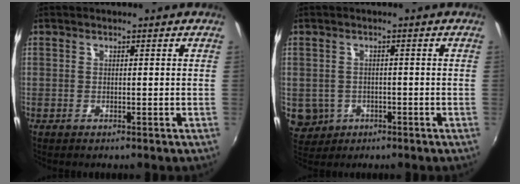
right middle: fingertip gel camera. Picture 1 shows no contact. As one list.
[{"total": 5.3, "force": [-1.4, 4.9, 1.6], "torque": [-0.044, -0.002, -0.011]}]